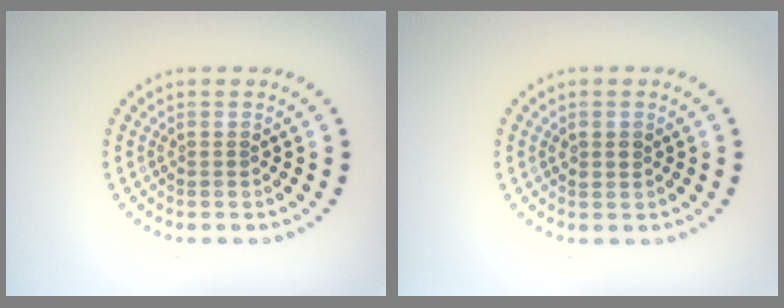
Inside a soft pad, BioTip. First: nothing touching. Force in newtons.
{"total": 1.0, "press": 0.9, "slide": 0.3}